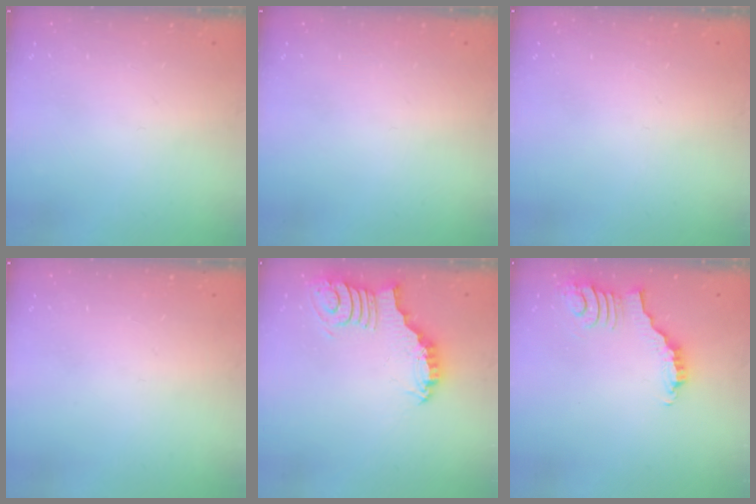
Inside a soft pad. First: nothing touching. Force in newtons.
{"total": 0.0}
{"total": 0.0}
{"total": 0.0}
{"total": 3.4, "press": 3.3, "slide": 0.4}
{"total": 3.6, "press": 3.5, "slide": 0.6}